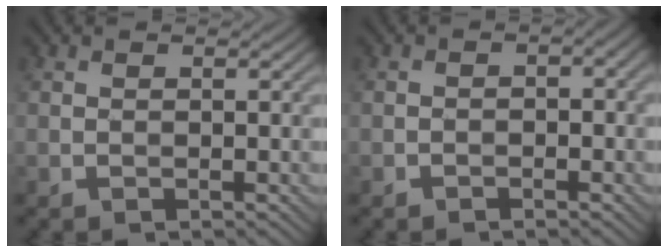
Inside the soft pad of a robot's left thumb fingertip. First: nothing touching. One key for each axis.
{"total": 1.7, "fx": -0.8, "fy": 0.7, "fz": 1.3, "tx": -0.019, "ty": 0.002, "tz": -0.016}